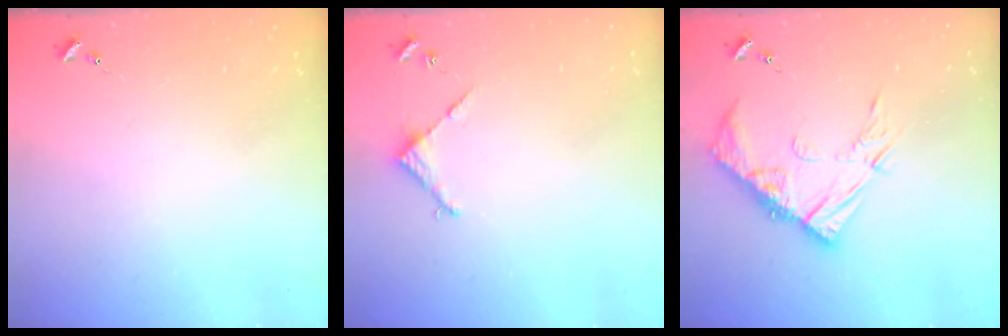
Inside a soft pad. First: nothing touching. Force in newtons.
{"total": 2.9, "press": 2.8, "slide": 0.2}
{"total": 13.4, "press": 13.4, "slide": 1.0}